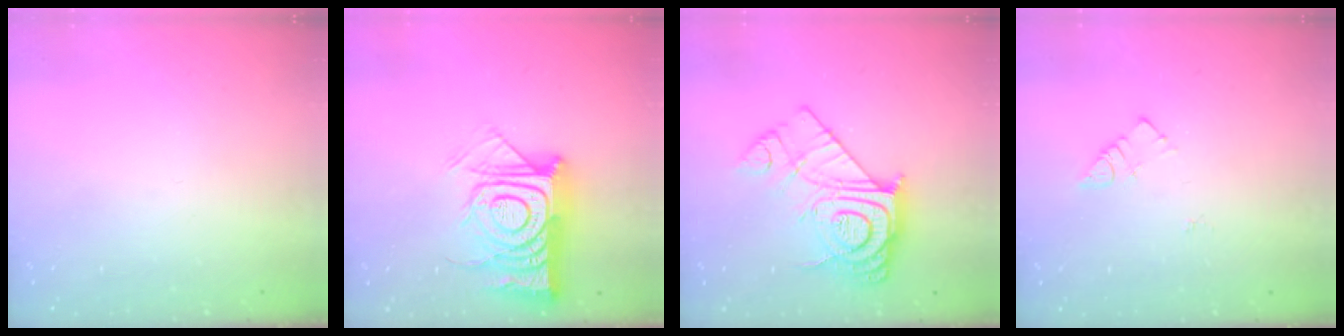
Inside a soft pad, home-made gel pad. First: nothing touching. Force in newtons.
{"total": 16.9, "press": 16.9, "slide": 1.2}
{"total": 17.2, "press": 17.1, "slide": 1.3}
{"total": 4.1, "press": 4.0, "slide": 0.7}